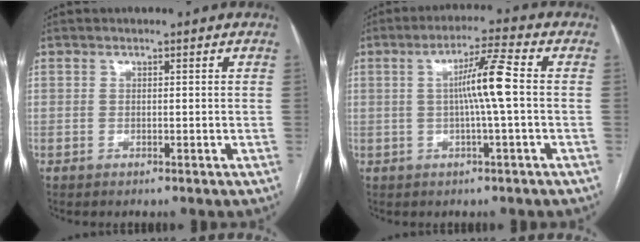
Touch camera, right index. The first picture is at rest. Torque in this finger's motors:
{"motor_torque": [0.79, -0.05, 0.41, 0.14]}